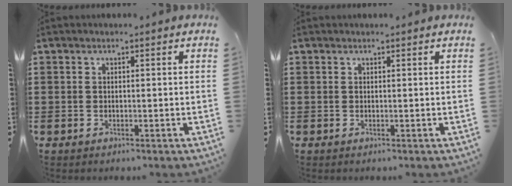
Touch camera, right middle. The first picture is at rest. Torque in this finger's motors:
{"motor_torque": [0.19, -0.35, 0.12, 0.04]}